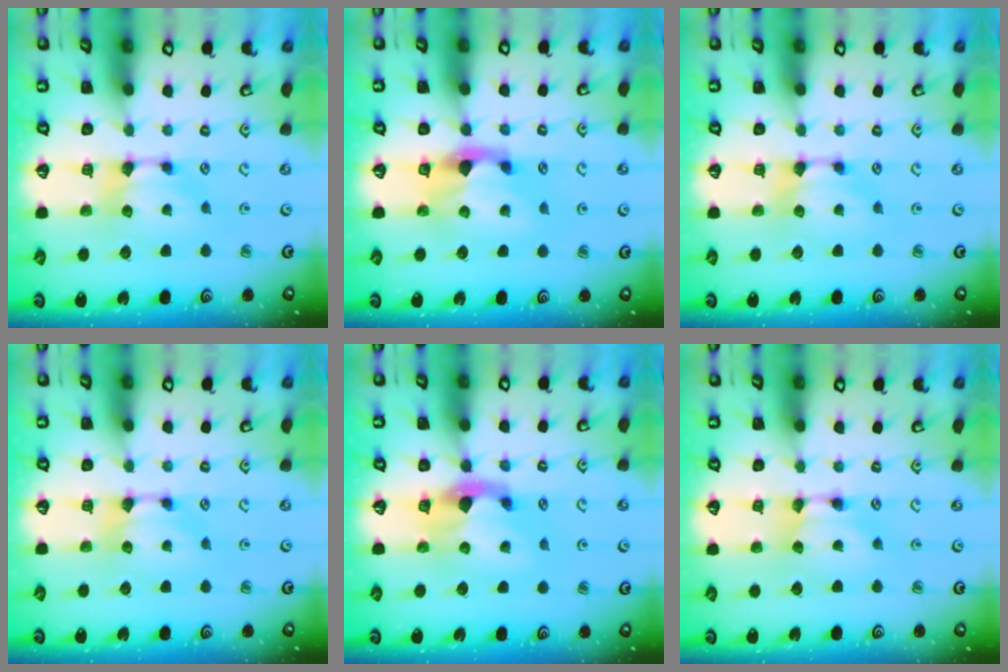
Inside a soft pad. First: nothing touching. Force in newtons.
{"total": 3.0, "press": 2.7, "slide": 1.3}
{"total": 0.0}
{"total": 0.0}
{"total": 3.0, "press": 2.7, "slide": 1.4}
{"total": 1.6, "press": 1.6, "slide": 0.1}